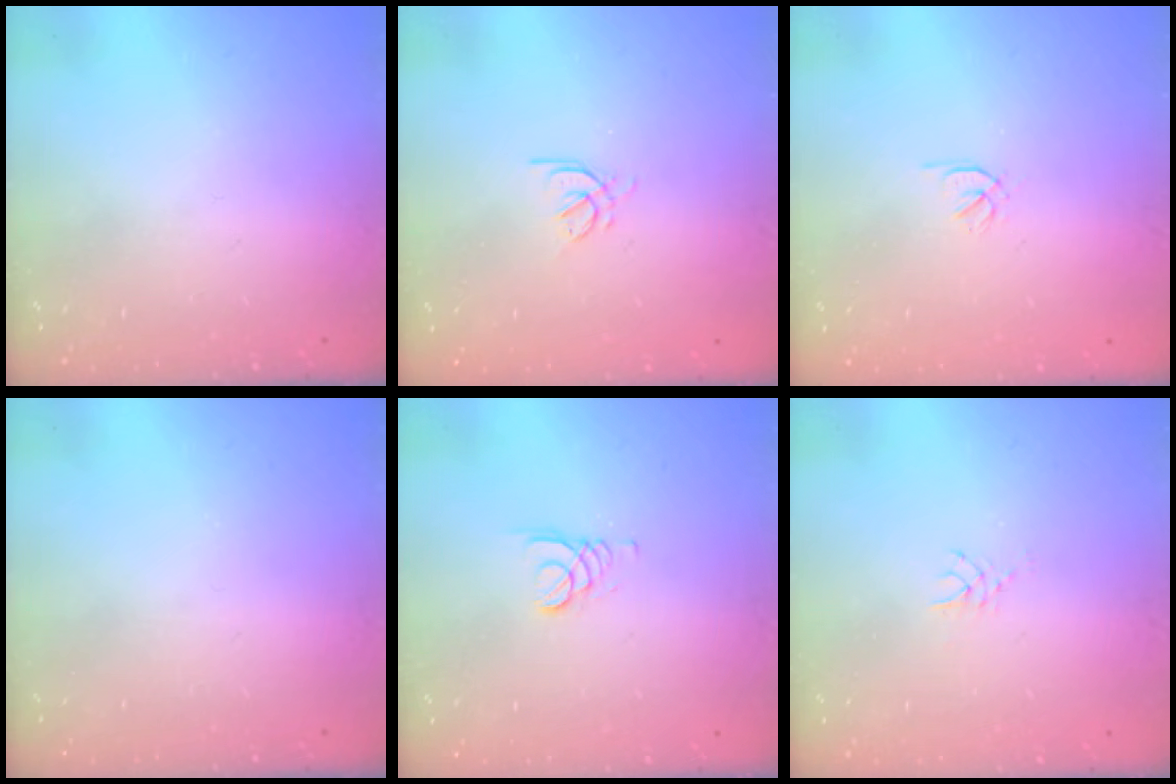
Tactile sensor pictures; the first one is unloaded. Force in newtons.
{"total": 1.5, "press": 1.4, "slide": 0.5}
{"total": 0.5, "press": 0.4, "slide": 0.4}
{"total": 0.0}
{"total": 1.2, "press": 1.2, "slide": 0.1}
{"total": 2.7, "press": 2.7, "slide": 0.4}